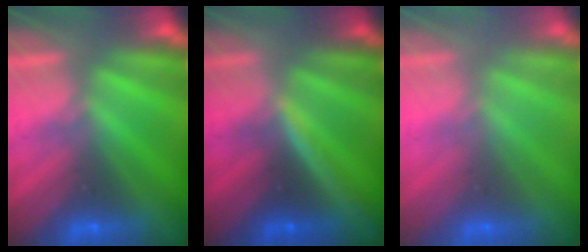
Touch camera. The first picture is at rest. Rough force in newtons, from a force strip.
{"total": 3.4}
{"total": 3.1}